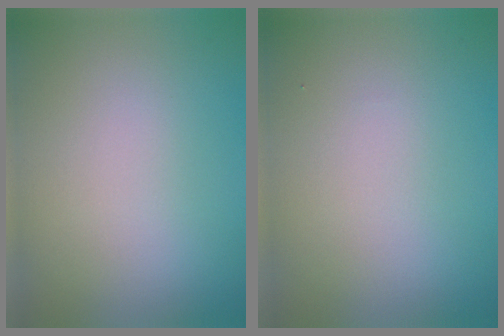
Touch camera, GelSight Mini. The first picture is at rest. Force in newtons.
{"total": 0.0}